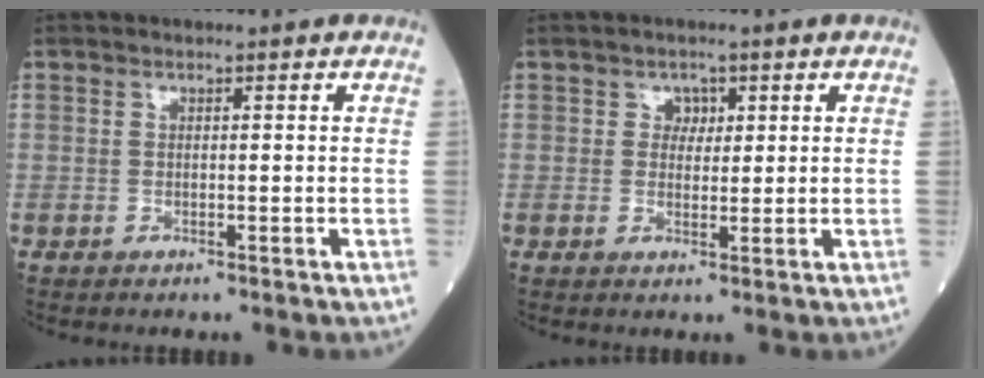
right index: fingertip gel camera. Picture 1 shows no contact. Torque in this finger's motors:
{"motor_torque": [-0.07, 0.01, -0.01, 0.01]}